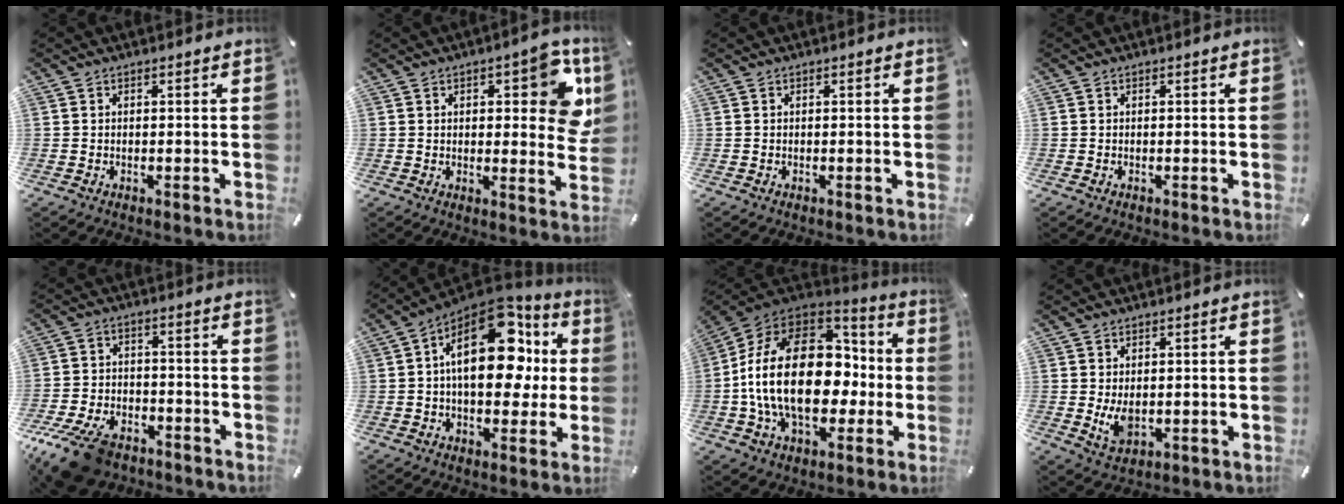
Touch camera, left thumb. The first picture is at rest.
{"total": 12.4, "force": [4.2, 5.6, 10.2], "torque": [-0.120, -0.015, 0.069]}
{"total": 0.0}
{"total": 0.0}
{"total": 12.1, "force": [-7.8, 6.7, 6.4], "torque": [-0.122, 0.046, -0.138]}
{"total": 22.4, "force": [5.3, 13.3, 17.2], "torque": [-0.250, -0.030, 0.092]}
{"total": 26.4, "force": [-1.0, 17.2, 20.0], "torque": [-0.388, 0.017, -0.008]}
{"total": 5.3, "force": [-0.1, 3.6, 3.9], "torque": [-0.088, -0.008, -0.002]}